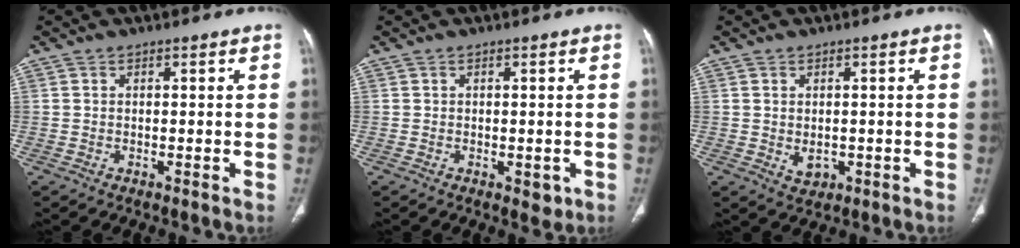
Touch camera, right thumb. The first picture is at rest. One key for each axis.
{"total": 2.3, "fx": -0.6, "fy": 1.4, "fz": 1.7, "tx": -0.009, "ty": -0.001, "tz": -0.003}
{"total": 2.8, "fx": -0.3, "fy": 2.1, "fz": 1.9, "tx": -0.024, "ty": -0.004, "tz": 0.005}